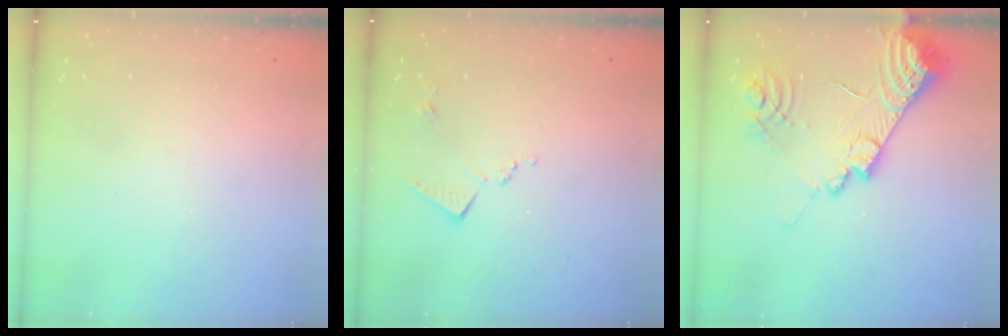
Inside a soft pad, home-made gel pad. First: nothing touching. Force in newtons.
{"total": 7.8, "press": 7.8, "slide": 0.8}
{"total": 17.0, "press": 16.9, "slide": 1.8}